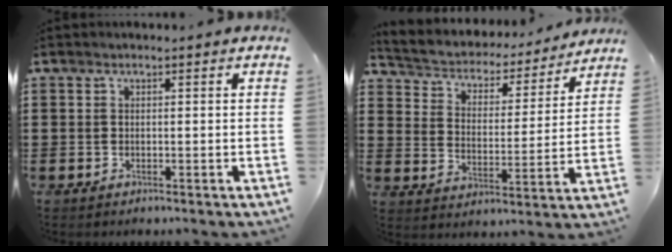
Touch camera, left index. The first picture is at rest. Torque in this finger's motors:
{"motor_torque": [1.17, -0.97, 0.28, 0.06]}